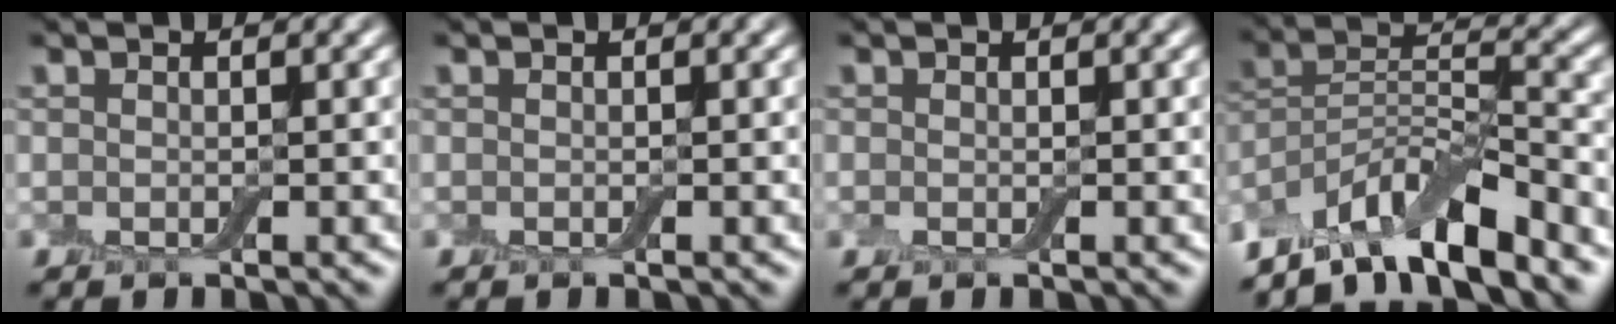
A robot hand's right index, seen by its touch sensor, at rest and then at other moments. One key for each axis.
{"total": 0.0}
{"total": 0.0}
{"total": 9.4, "fx": -7.4, "fy": 2.5, "fz": 5.3, "tx": -0.084, "ty": 0.007, "tz": -0.141}